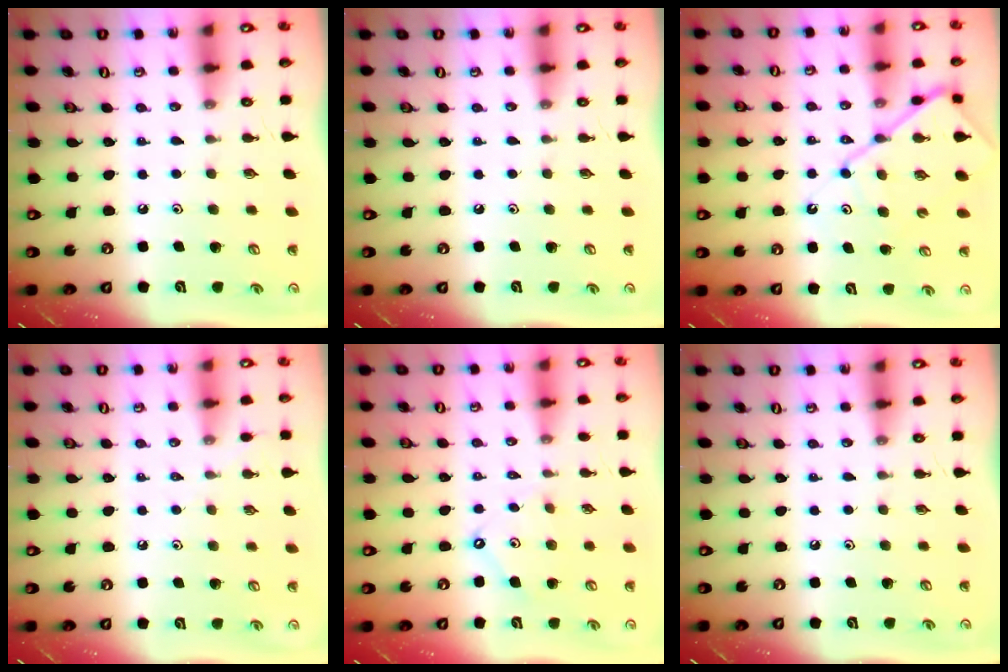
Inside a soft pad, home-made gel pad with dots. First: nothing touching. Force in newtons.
{"total": 0.0}
{"total": 12.0, "press": 12.0, "slide": 1.3}
{"total": 1.8, "press": 1.7, "slide": 0.4}
{"total": 6.6, "press": 6.6, "slide": 0.7}
{"total": 0.0}